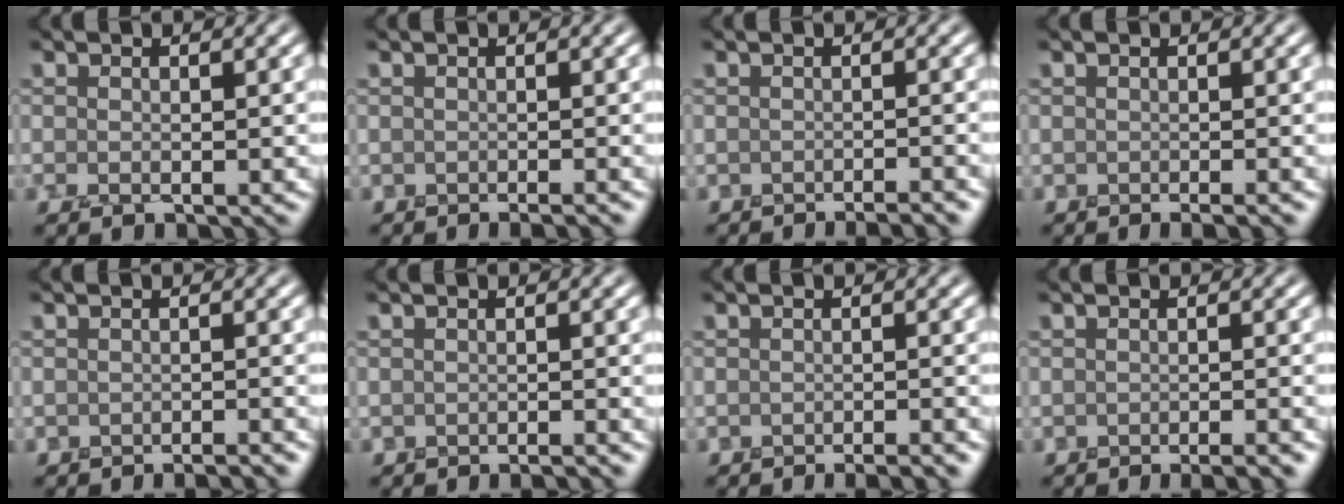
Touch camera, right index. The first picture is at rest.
{"total": 0.5, "force": [-0.5, 0.1, 0.2], "torque": [0.020, 0.005, -0.003]}
{"total": 2.1, "force": [-1.9, 0.2, 0.8], "torque": [0.010, 0.013, -0.022]}
{"total": 0.7, "force": [-0.4, 0.2, 0.6], "torque": [0.013, 0.004, -0.006]}
{"total": 1.6, "force": [-1.6, -0.1, 0.2], "torque": [0.015, 0.011, -0.021]}
{"total": 0.9, "force": [-0.9, -0.1, 0.0], "torque": [0.021, 0.007, -0.009]}
{"total": 2.2, "force": [-2.0, 0.3, 1.1], "torque": [0.010, 0.011, -0.023]}
{"total": 2.4, "force": [-1.8, 0.6, 1.4], "torque": [0.011, 0.014, -0.023]}